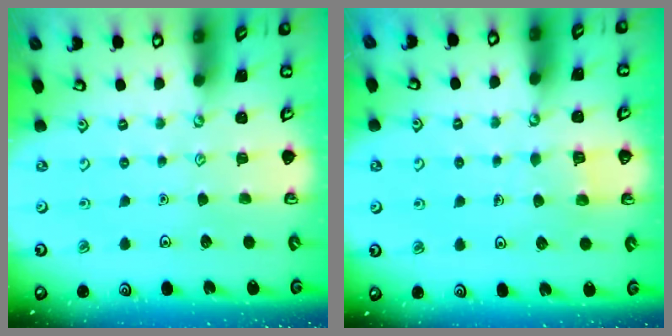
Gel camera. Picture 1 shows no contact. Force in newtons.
{"total": 3.5, "press": 3.4, "slide": 0.3}